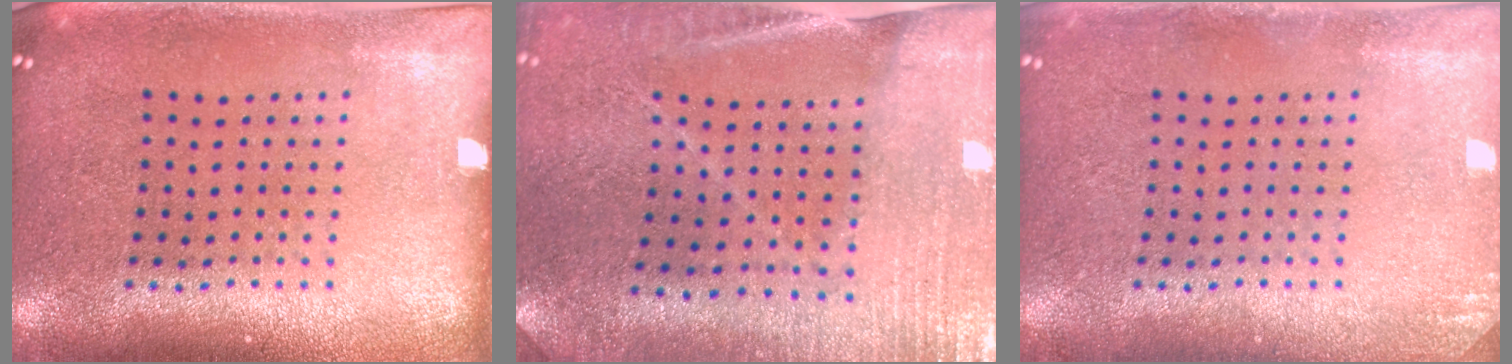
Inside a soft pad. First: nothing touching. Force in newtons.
{"total": 0.9, "press": 0.9, "slide": 0.1}
{"total": 1.1, "press": 1.1, "slide": 0.1}